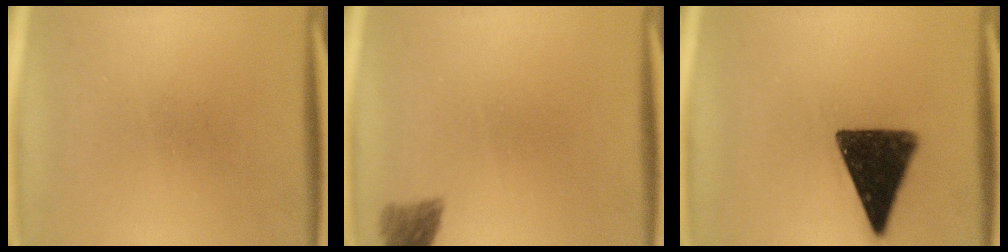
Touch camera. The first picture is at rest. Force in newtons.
{"total": 2.8}
{"total": 14.7}